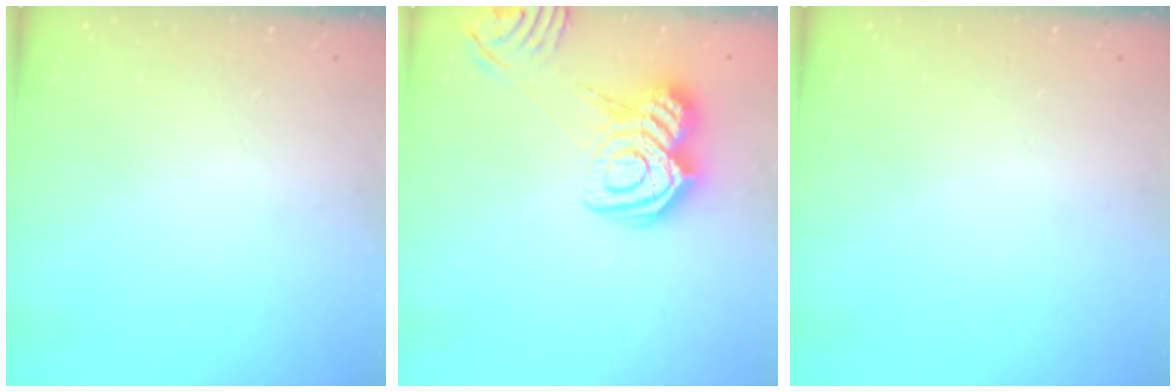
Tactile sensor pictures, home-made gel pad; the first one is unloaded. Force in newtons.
{"total": 15.0, "press": 15.0, "slide": 0.8}
{"total": 0.0}